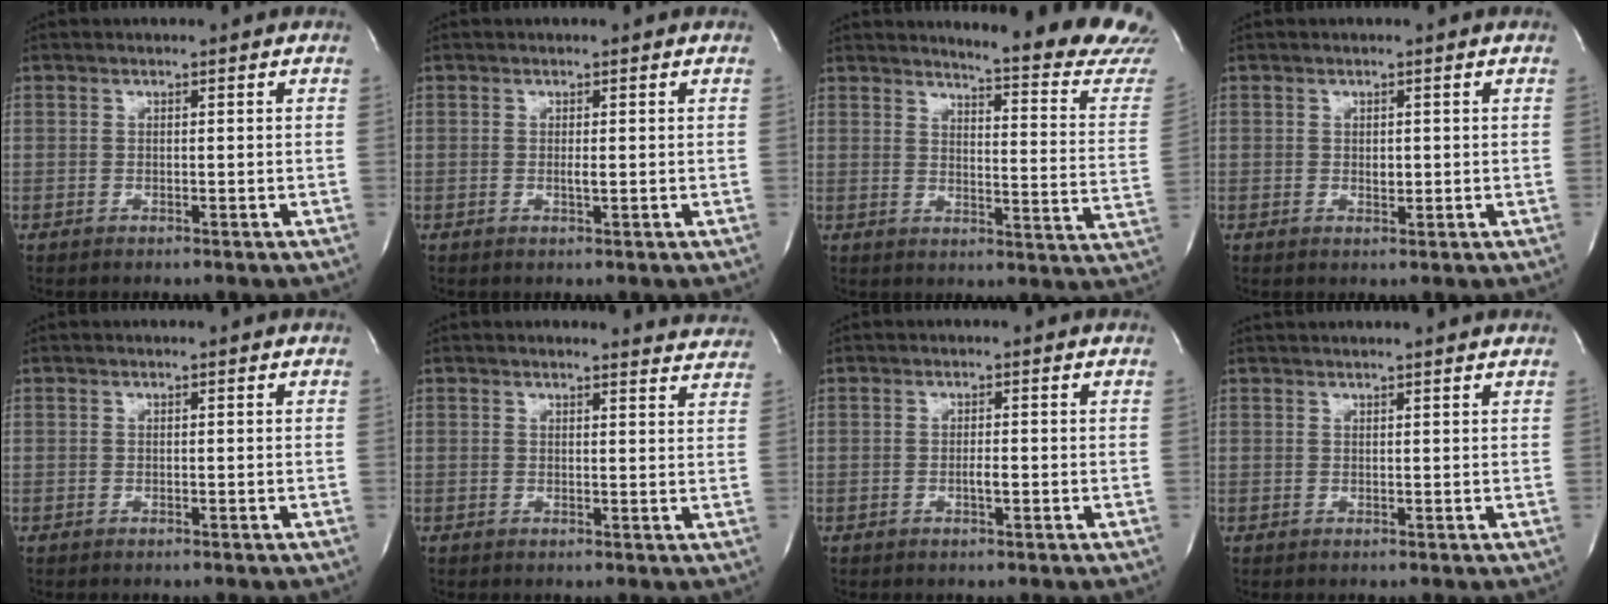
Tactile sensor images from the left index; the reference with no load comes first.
{"total": 0.8, "force": [0.0, 0.0, 0.8], "torque": [-0.020, -0.003, 0.000]}
{"total": 19.5, "force": [18.8, -0.2, 5.3], "torque": [-0.069, -0.145, 0.200]}
{"total": 1.1, "force": [0.1, 0.7, 0.9], "torque": [-0.013, -0.001, 0.003]}
{"total": 0.0}
{"total": 7.3, "force": [7.2, 0.9, 0.4], "torque": [0.015, -0.024, 0.052]}
{"total": 1.3, "force": [-0.4, 0.2, 1.2], "torque": [-0.024, -0.001, -0.006]}
{"total": 7.5, "force": [7.0, 0.1, 2.6], "torque": [-0.038, 0.031, 0.076]}